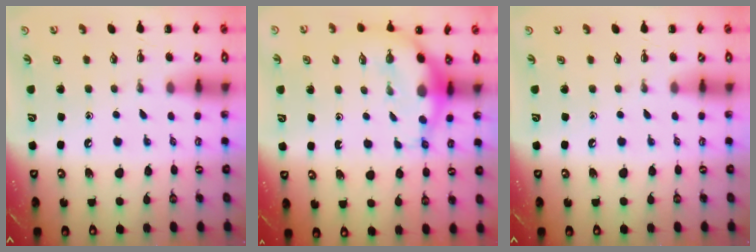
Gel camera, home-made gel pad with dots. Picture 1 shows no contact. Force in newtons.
{"total": 7.3, "press": 7.1, "slide": 1.7}
{"total": 0.0}